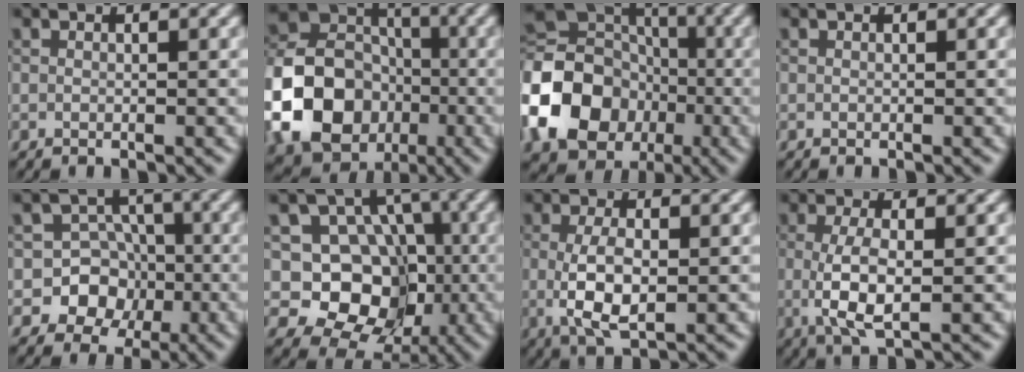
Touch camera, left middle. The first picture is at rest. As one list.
[{"total": 16.8, "force": [-5.3, 14.1, 7.5], "torque": [-0.156, -0.039, -0.117]}, {"total": 14.7, "force": [-4.2, 12.0, 7.5], "torque": [-0.174, -0.009, -0.099]}, {"total": 0.0}, {"total": 7.5, "force": [-2.4, 6.9, 1.7], "torque": [-0.004, 0.011, -0.068]}, {"total": 10.2, "force": [-1.3, 8.8, 4.9], "torque": [-0.059, -0.001, -0.054]}, {"total": 4.4, "force": [-0.2, 1.7, 4.0], "torque": [-0.088, -0.004, -0.005]}, {"total": 4.1, "force": [-0.3, 1.3, 3.9], "torque": [-0.085, -0.006, -0.006]}]